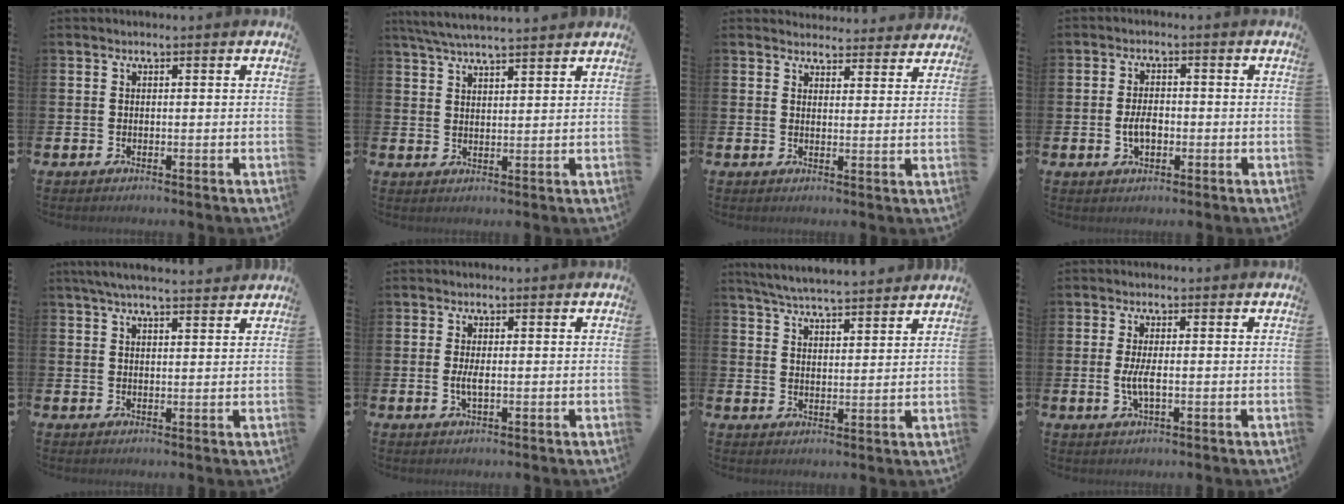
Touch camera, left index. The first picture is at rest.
{"total": 4.9, "force": [4.7, 0.2, 1.4], "torque": [-0.048, -0.012, 0.088]}
{"total": 3.9, "force": [3.8, 1.0, -0.1], "torque": [0.001, -0.021, 0.068]}
{"total": 3.3, "force": [-0.5, 1.9, 2.6], "torque": [-0.034, -0.001, -0.014]}
{"total": 4.3, "force": [4.0, 0.4, 1.7], "torque": [-0.041, -0.008, 0.073]}
{"total": 2.0, "force": [-0.1, 0.6, 1.9], "torque": [-0.028, -0.003, -0.004]}
{"total": 5.5, "force": [5.4, 0.0, 0.8], "torque": [-0.033, -0.032, 0.096]}
{"total": 2.9, "force": [-0.3, 0.8, 2.8], "torque": [-0.051, 0.001, -0.005]}